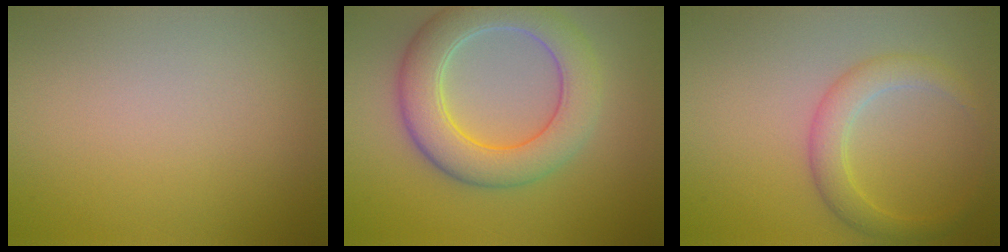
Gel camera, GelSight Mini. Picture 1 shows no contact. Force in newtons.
{"total": 7.1, "press": 7.1, "slide": 0.4}
{"total": 3.0, "press": 3.0, "slide": 0.2}